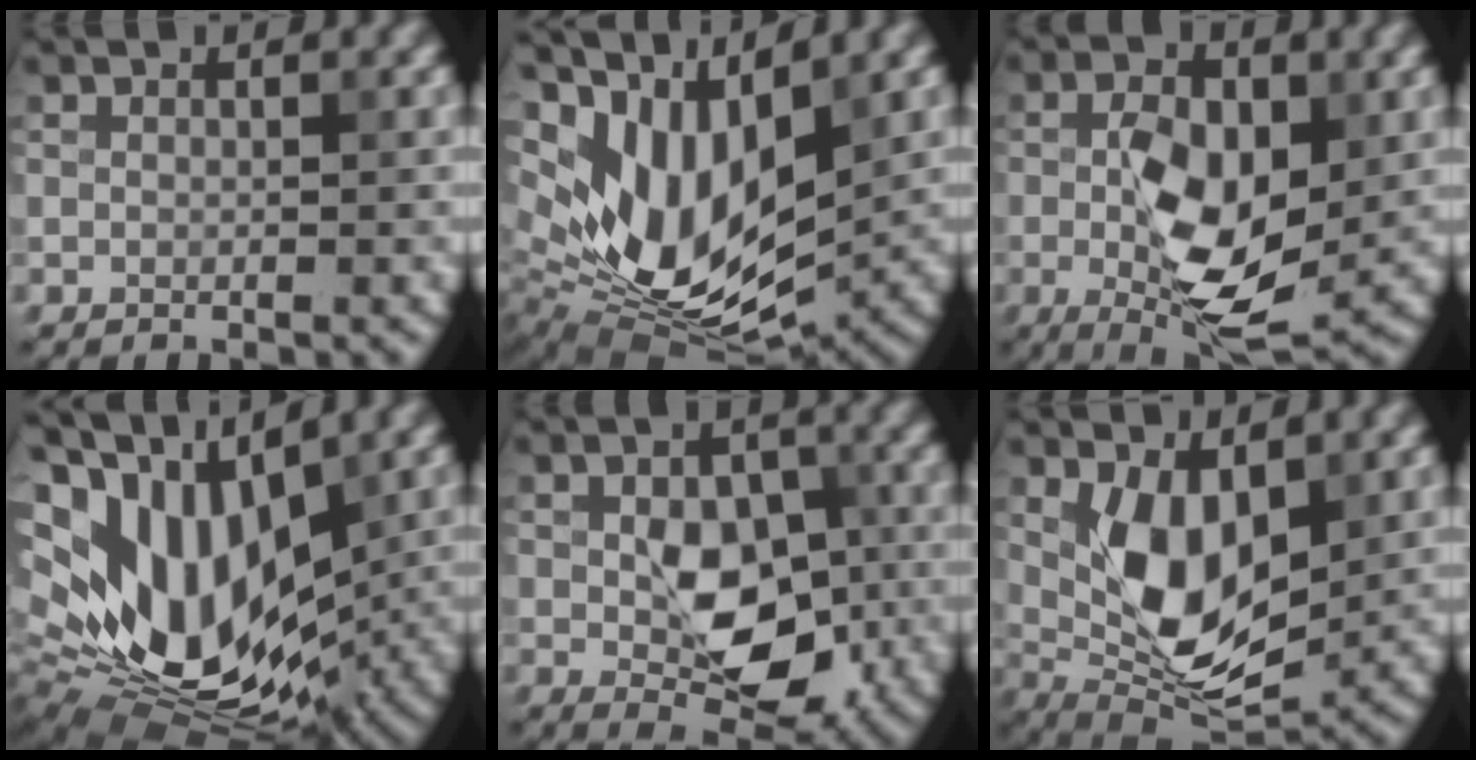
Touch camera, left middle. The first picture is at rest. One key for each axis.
{"total": 10.8, "fx": 3.1, "fy": 5.9, "fz": 8.5, "tx": -0.175, "ty": -0.012, "tz": 0.062}
{"total": 8.9, "fx": -0.8, "fy": 4.0, "fz": 7.9, "tx": -0.138, "ty": 0.001, "tz": -0.015}
{"total": 15.4, "fx": 2.5, "fy": 9.6, "fz": 11.8, "tx": -0.238, "ty": 0.006, "tz": 0.045}
{"total": 7.5, "fx": -0.8, "fy": 4.6, "fz": 5.9, "tx": -0.092, "ty": -0.004, "tz": -0.012}
{"total": 7.8, "fx": 1.0, "fy": 4.0, "fz": 6.7, "tx": -0.129, "ty": -0.011, "tz": 0.021}